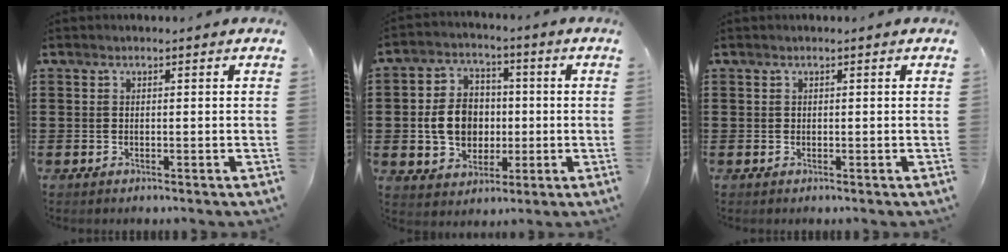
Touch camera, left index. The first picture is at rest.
{"total": 8.1, "force": [-0.5, 6.8, 4.3], "torque": [-0.102, 0.014, -0.011]}
{"total": 0.0}